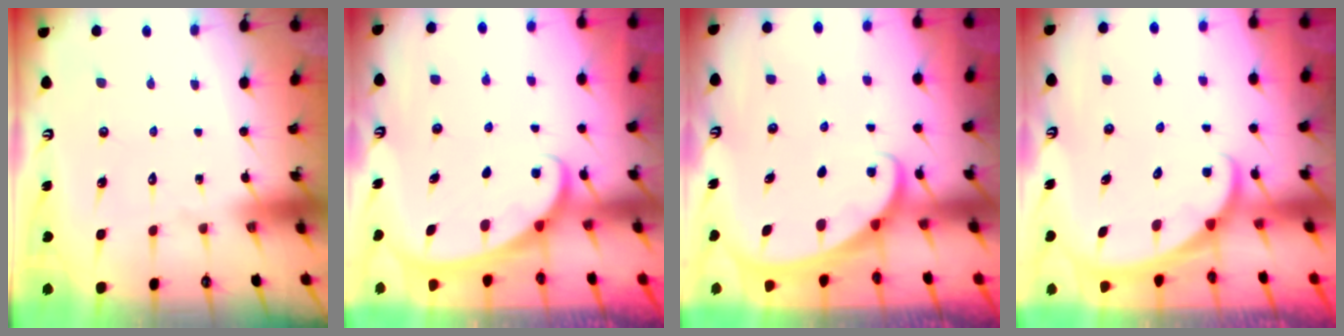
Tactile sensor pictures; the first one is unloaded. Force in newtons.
{"total": 2.1, "press": 2.1, "slide": 0.1}
{"total": 1.7, "press": 1.7, "slide": 0.2}
{"total": 1.6, "press": 1.6, "slide": 0.0}